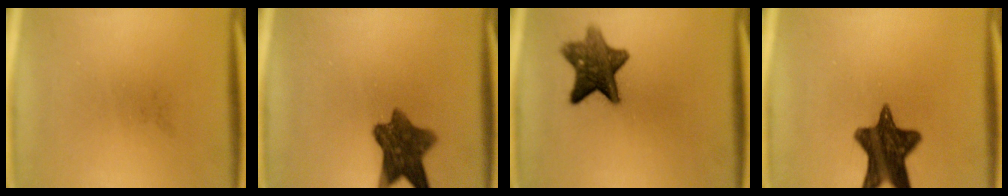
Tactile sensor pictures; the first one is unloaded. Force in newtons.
{"total": 9.1}
{"total": 9.1}
{"total": 13.2}